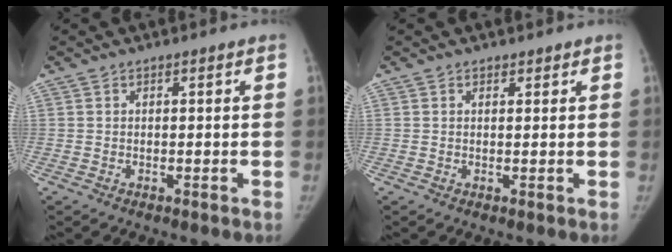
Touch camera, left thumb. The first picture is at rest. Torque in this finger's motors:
{"motor_torque": [-0.10, -0.17, -0.28, 0.14, -0.03]}